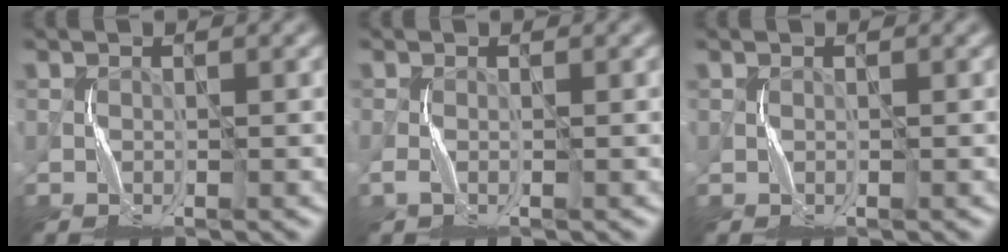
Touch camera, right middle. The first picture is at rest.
{"total": 0.7, "force": [-0.4, 0.0, 0.6], "torque": [-0.016, 0.002, -0.009]}
{"total": 0.0}